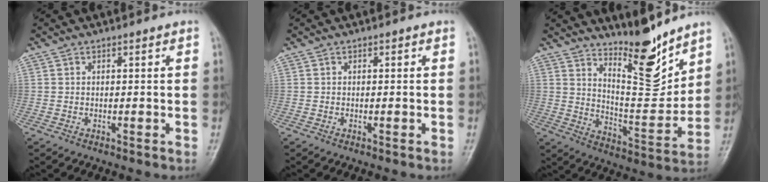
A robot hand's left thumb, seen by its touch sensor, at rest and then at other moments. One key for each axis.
{"total": 0.0}
{"total": 12.2, "fx": 9.7, "fy": 3.1, "fz": 6.8, "tx": -0.074, "ty": -0.090, "tz": 0.170}